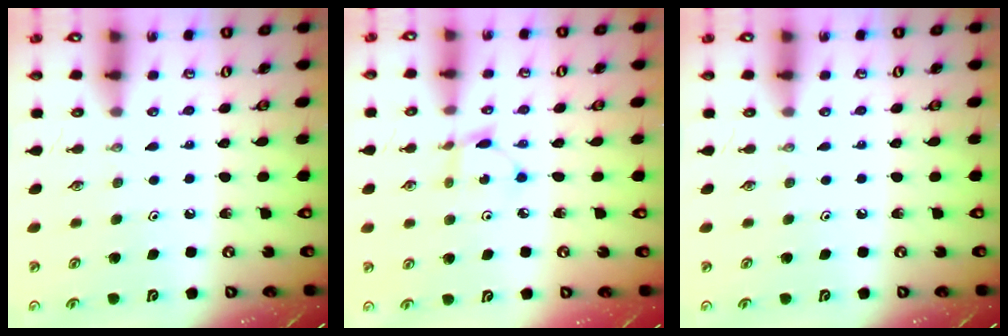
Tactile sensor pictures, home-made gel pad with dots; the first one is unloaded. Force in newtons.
{"total": 2.2, "press": 2.2, "slide": 0.1}
{"total": 0.0}